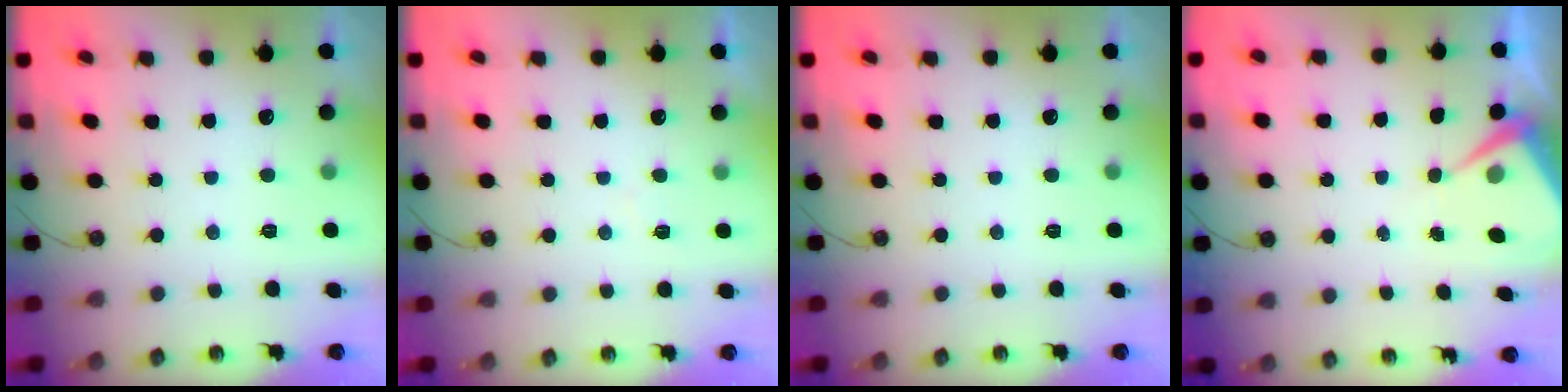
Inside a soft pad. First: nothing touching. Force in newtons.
{"total": 3.4, "press": 3.3, "slide": 0.5}
{"total": 0.0}
{"total": 5.8, "press": 5.7, "slide": 0.7}